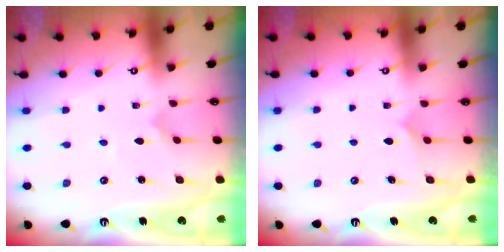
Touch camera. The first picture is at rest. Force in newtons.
{"total": 3.9, "press": 3.9, "slide": 0.4}